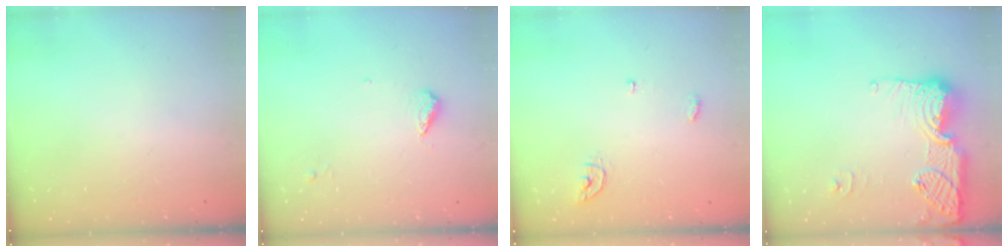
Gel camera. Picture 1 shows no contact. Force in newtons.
{"total": 6.0, "press": 5.9, "slide": 1.5}
{"total": 4.5, "press": 4.5, "slide": 0.3}
{"total": 15.7, "press": 15.7, "slide": 1.4}